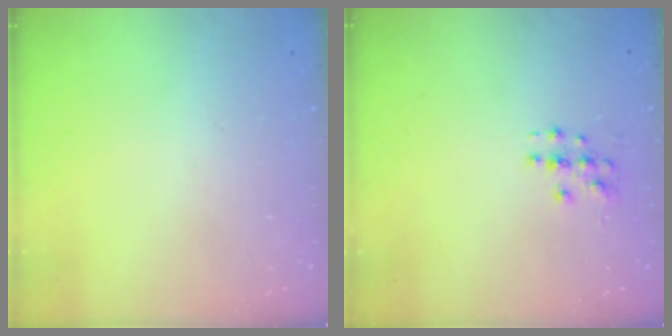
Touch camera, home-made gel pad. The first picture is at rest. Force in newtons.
{"total": 3.3, "press": 3.3, "slide": 0.2}